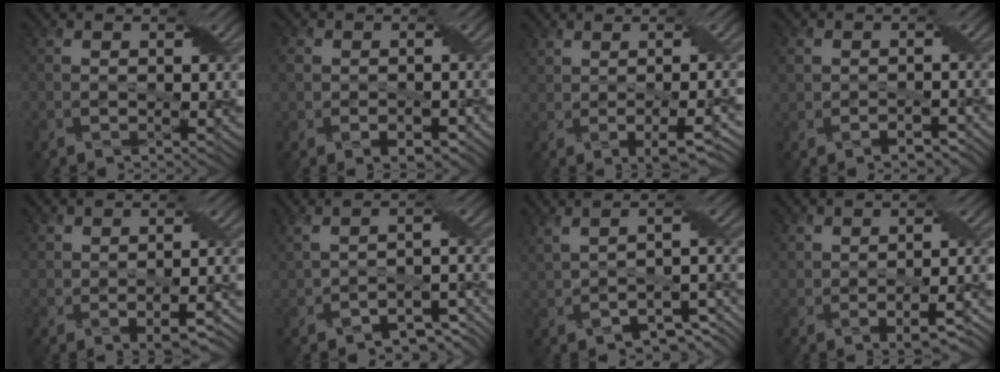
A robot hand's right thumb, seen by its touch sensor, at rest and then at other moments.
{"total": 4.0, "force": [-1.0, 3.0, 2.5], "torque": [-0.046, -0.009, -0.016]}
{"total": 4.6, "force": [-0.2, 1.6, 4.3], "torque": [-0.079, 0.000, 0.003]}
{"total": 4.0, "force": [-1.4, 2.9, 2.3], "torque": [-0.041, -0.008, -0.024]}
{"total": 4.6, "force": [-0.4, 2.9, 3.5], "torque": [-0.062, -0.009, 0.002]}
{"total": 5.4, "force": [-2.2, 2.4, 4.3], "torque": [-0.081, -0.006, -0.032]}
{"total": 5.8, "force": [-0.5, 2.2, 5.4], "torque": [-0.104, -0.006, 0.008]}
{"total": 5.1, "force": [-0.6, 3.0, 4.0], "torque": [-0.073, -0.008, -0.003]}